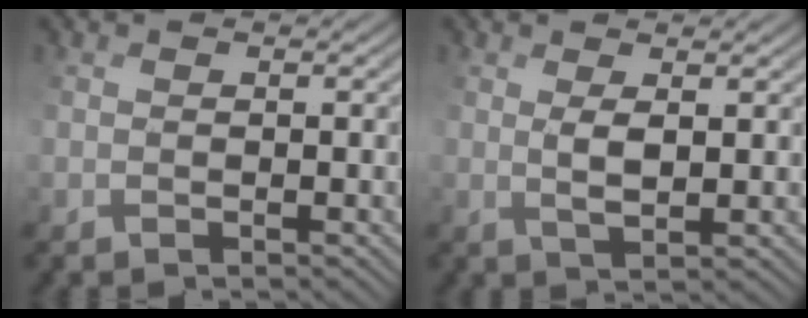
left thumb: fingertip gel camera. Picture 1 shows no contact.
{"total": 2.5, "force": [1.6, 0.2, 1.9], "torque": [-0.045, 0.004, 0.043]}